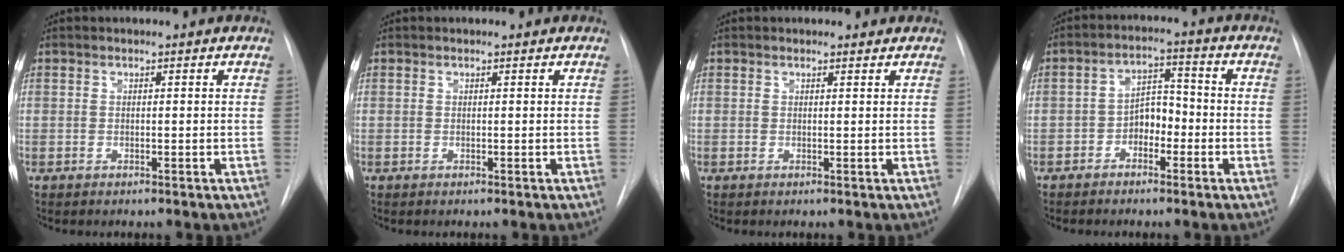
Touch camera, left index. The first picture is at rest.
{"total": 0.0}
{"total": 1.3, "force": [1.2, 0.4, 0.1], "torque": [-0.008, 0.003, 0.013]}
{"total": 4.8, "force": [-2.0, 2.8, 3.4], "torque": [-0.057, 0.019, -0.039]}